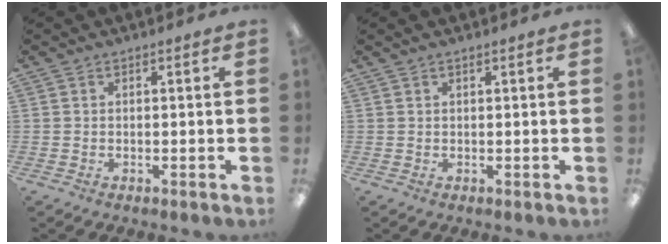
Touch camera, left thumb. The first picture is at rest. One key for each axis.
{"total": 0.6, "fx": 0.4, "fy": 0.1, "fz": 0.3, "tx": -0.007, "ty": 0.002, "tz": 0.007}